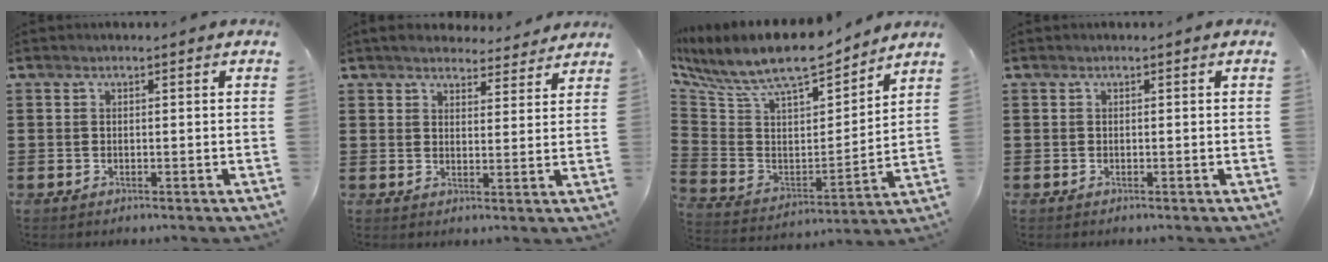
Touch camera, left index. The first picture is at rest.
{"total": 4.0, "force": [3.9, 0.7, 0.7], "torque": [-0.028, -0.014, 0.071]}
{"total": 10.0, "force": [8.8, 2.4, 4.2], "torque": [-0.123, -0.061, 0.152]}
{"total": 0.0}